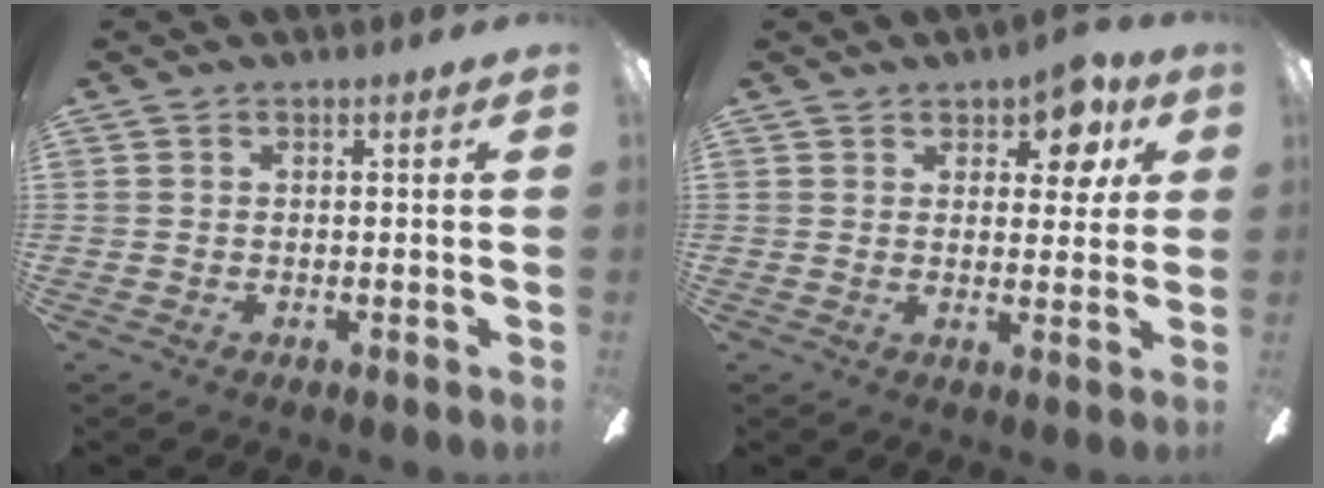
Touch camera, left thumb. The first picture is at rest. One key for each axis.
{"total": 6.7, "fx": 4.0, "fy": 3.8, "fz": 3.9, "tx": -0.040, "ty": -0.013, "tz": 0.065}